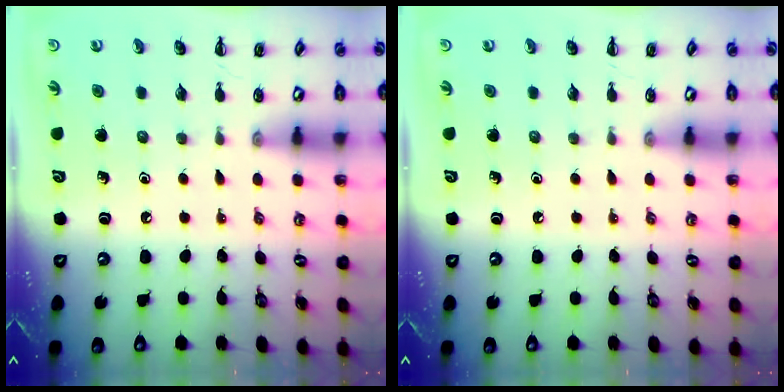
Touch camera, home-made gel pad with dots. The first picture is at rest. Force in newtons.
{"total": 0.0}